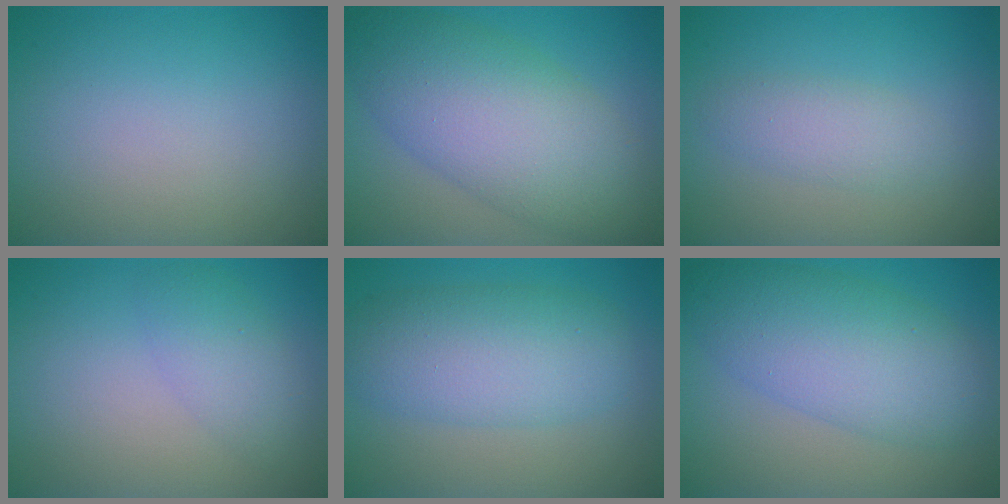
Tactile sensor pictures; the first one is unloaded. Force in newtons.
{"total": 9.5, "press": 9.5, "slide": 0.4}
{"total": 2.4, "press": 2.4, "slide": 0.1}
{"total": 2.7, "press": 2.7, "slide": 0.1}
{"total": 6.6, "press": 6.6, "slide": 0.0}
{"total": 7.6, "press": 7.6, "slide": 0.1}